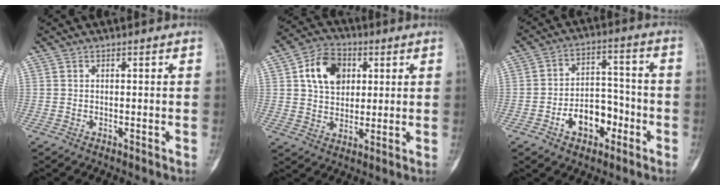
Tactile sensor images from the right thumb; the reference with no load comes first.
{"total": 10.8, "force": [3.2, 7.9, 6.6], "torque": [-0.086, -0.002, 0.052]}
{"total": 10.4, "force": [-4.3, 6.8, 6.6], "torque": [-0.070, 0.049, -0.070]}